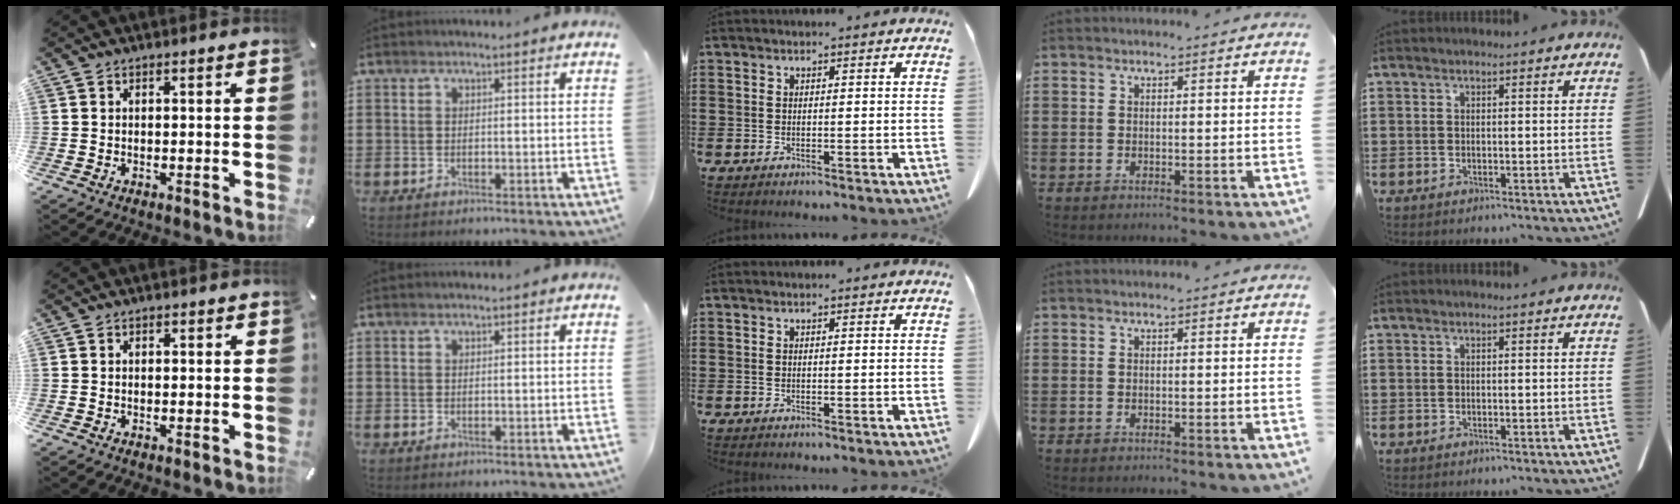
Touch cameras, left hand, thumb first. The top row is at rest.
{"thumb": {"total": 0.5, "force": [0.2, 0.4, 0.2], "torque": [-0.004, 0.004, 0.002]}}